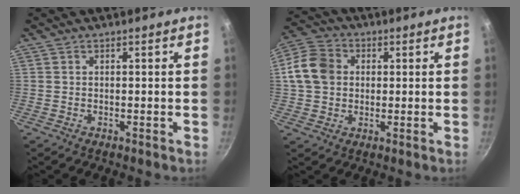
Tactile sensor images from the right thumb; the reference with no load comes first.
{"total": 9.9, "force": [1.1, 8.2, 5.3], "torque": [-0.078, 0.013, 0.003]}